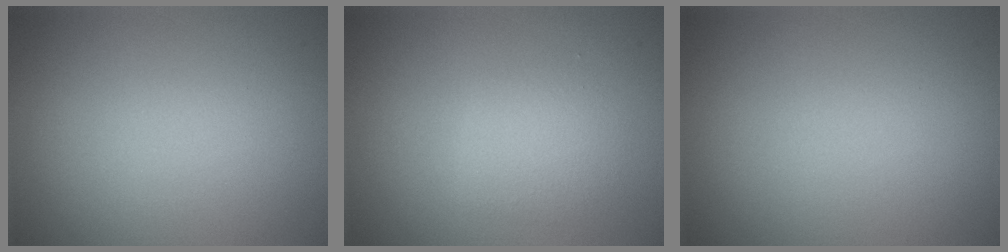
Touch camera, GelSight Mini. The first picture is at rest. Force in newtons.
{"total": 1.9, "press": 1.9, "slide": 0.1}
{"total": 0.0}